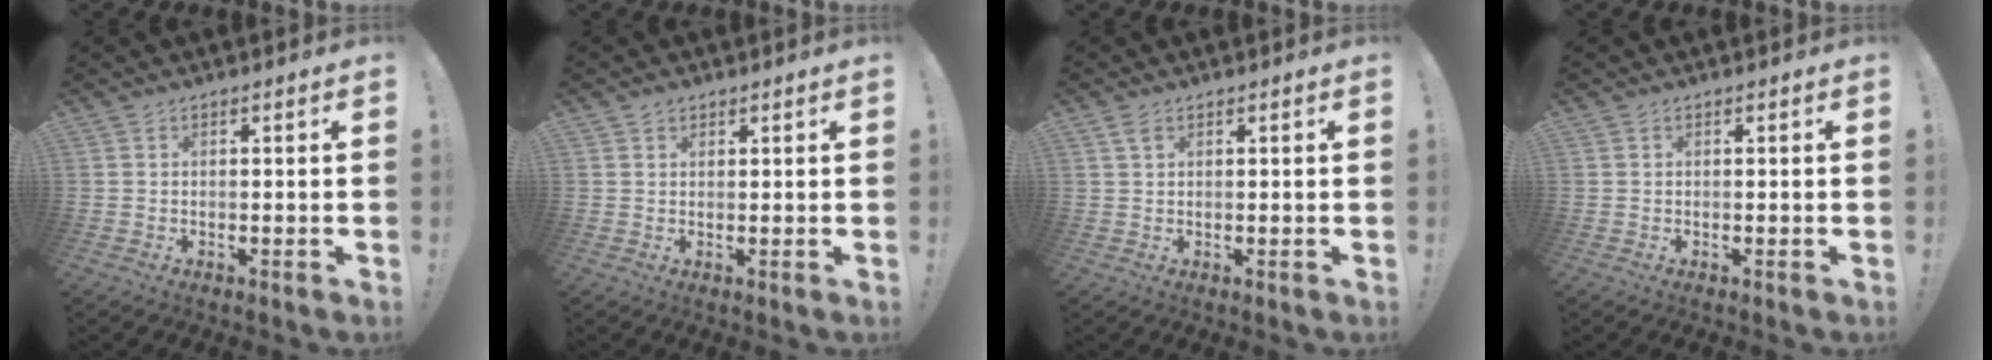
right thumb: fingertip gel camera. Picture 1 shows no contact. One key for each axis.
{"total": 1.5, "fx": 1.2, "fy": 0.8, "fz": 0.4, "tx": -0.002, "ty": -0.004, "tz": 0.022}
{"total": 1.9, "fx": 1.2, "fy": 0.8, "fz": 1.2, "tx": -0.024, "ty": -0.001, "tz": 0.022}
{"total": 0.0}